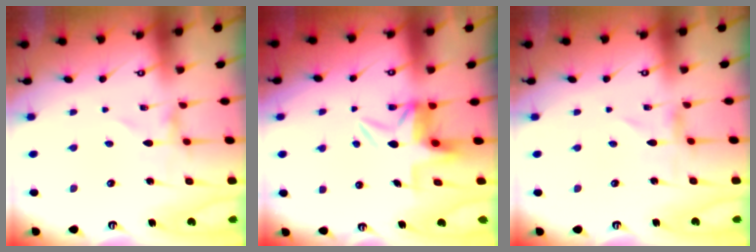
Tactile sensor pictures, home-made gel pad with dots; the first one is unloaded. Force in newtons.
{"total": 7.3, "press": 7.0, "slide": 2.1}
{"total": 0.0}